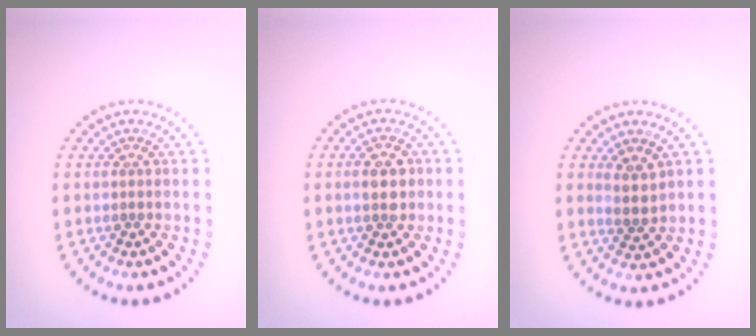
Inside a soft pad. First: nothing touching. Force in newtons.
{"total": 2.3, "press": 2.3, "slide": 0.2}
{"total": 2.1, "press": 1.7, "slide": 1.2}